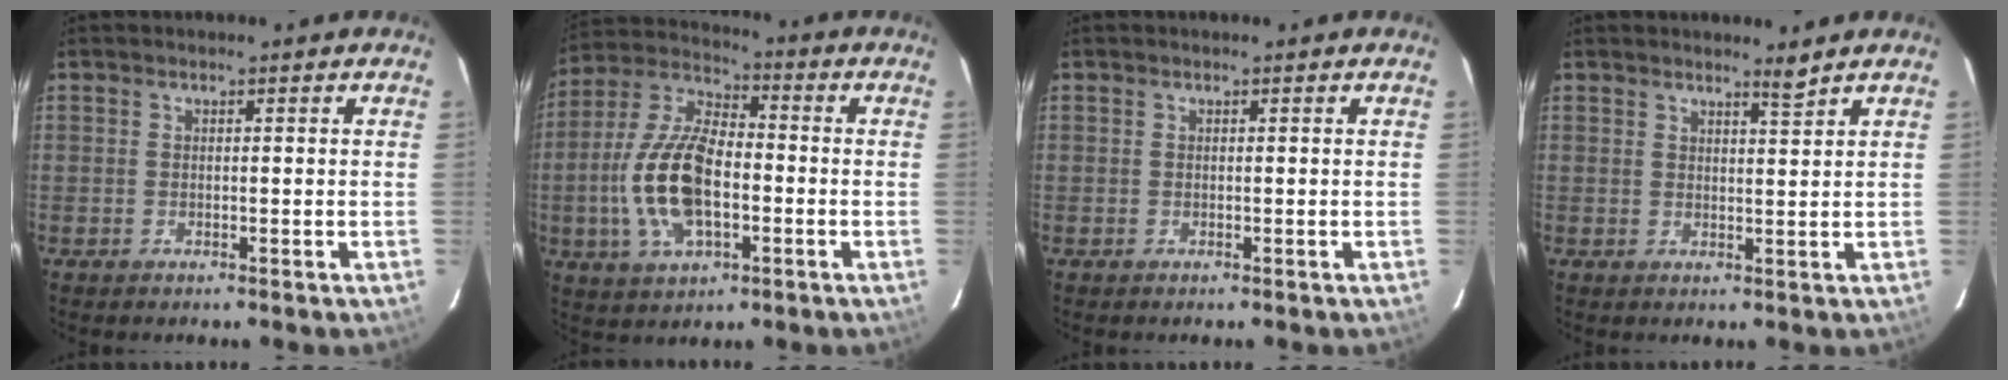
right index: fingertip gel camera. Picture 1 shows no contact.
{"total": 15.7, "force": [-3.2, 7.5, 13.4], "torque": [-0.288, 0.003, -0.061]}
{"total": 0.0}
{"total": 1.9, "force": [1.7, -0.3, 0.9], "torque": [-0.015, -0.006, 0.027]}